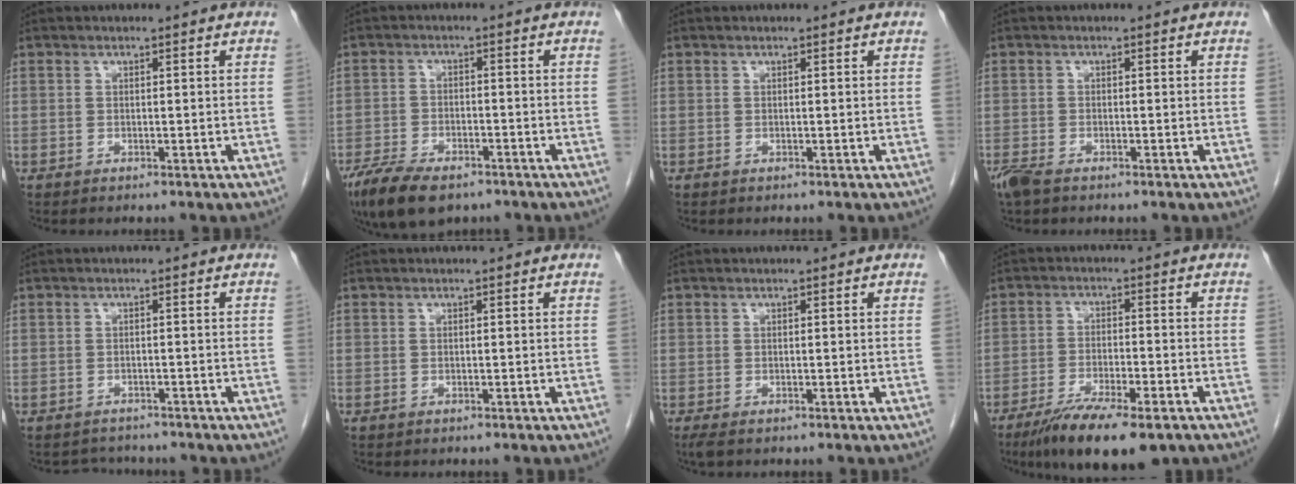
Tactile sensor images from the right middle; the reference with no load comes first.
{"total": 10.1, "force": [-7.3, 3.9, 5.7], "torque": [-0.101, -0.012, -0.121]}
{"total": 0.0}
{"total": 3.0, "force": [-2.4, 0.9, 1.7], "torque": [-0.040, -0.008, -0.044]}
{"total": 2.6, "force": [-2.4, 0.9, -0.4], "torque": [0.005, -0.003, -0.037]}
{"total": 0.0}
{"total": 1.7, "force": [-1.2, 0.6, 1.0], "torque": [-0.018, -0.006, -0.019]}
{"total": 12.1, "force": [-8.3, 2.7, 8.4], "torque": [-0.133, -0.023, -0.132]}